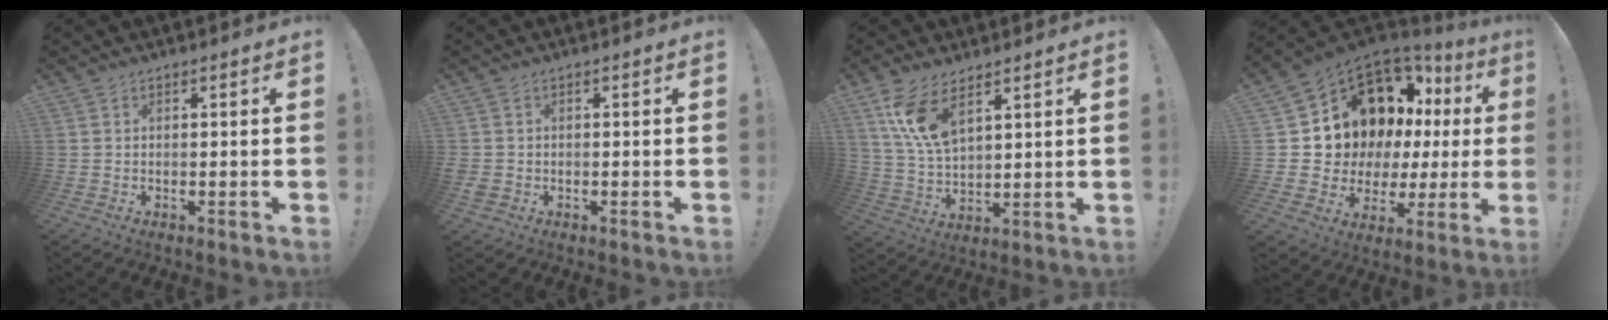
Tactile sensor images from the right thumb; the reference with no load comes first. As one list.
[{"total": 2.1, "force": [-0.5, 1.8, 0.9], "torque": [-0.025, 0.001, -0.008]}, {"total": 11.4, "force": [7.0, 5.0, 7.5], "torque": [-0.153, -0.025, 0.131]}, {"total": 13.0, "force": [7.3, 8.5, 6.6], "torque": [-0.104, -0.072, 0.153]}]